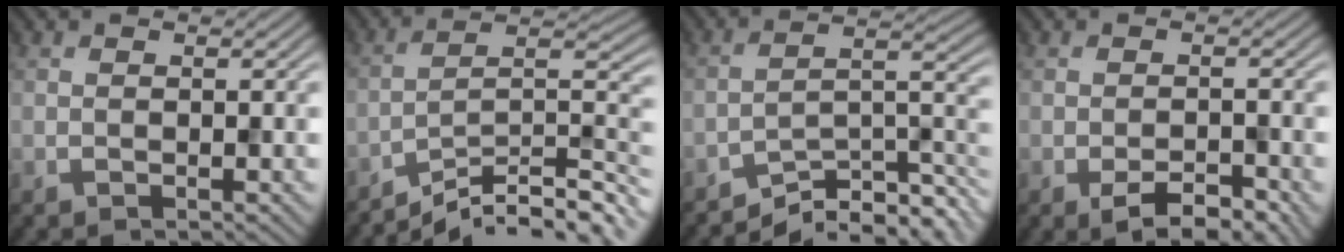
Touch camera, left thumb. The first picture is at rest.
{"total": 13.0, "force": [-10.1, 2.5, 7.8], "torque": [-0.117, 0.003, -0.168]}
{"total": 8.3, "force": [-6.1, 2.4, 5.1], "torque": [-0.072, -0.005, -0.112]}
{"total": 4.4, "force": [-2.4, 1.6, 3.3], "torque": [-0.053, -0.003, -0.035]}